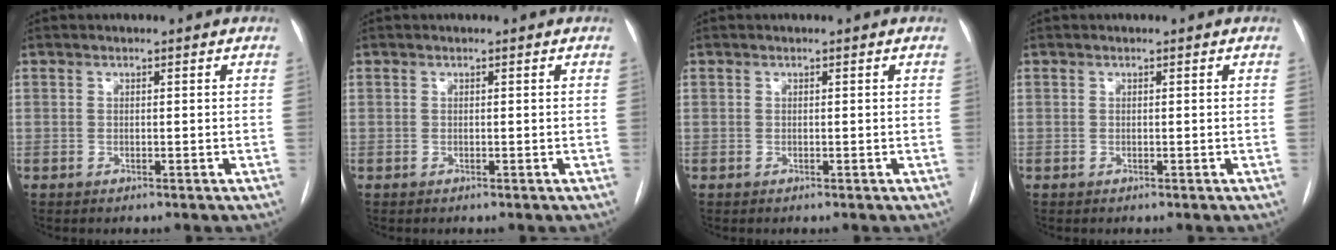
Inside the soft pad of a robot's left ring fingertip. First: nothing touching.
{"total": 0.0}
{"total": 0.0}
{"total": 0.0}